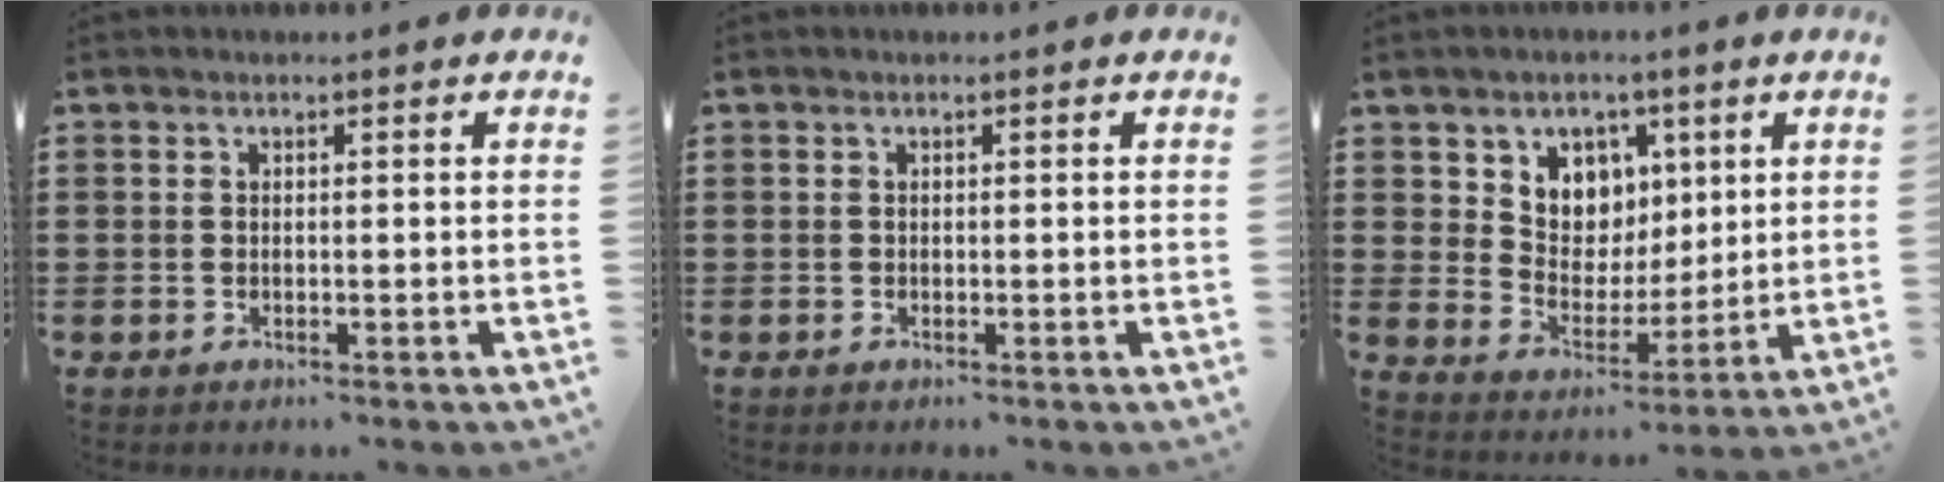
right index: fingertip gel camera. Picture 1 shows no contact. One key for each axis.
{"total": 0.0}
{"total": 6.4, "fx": 3.4, "fy": 5.4, "fz": 0.4, "tx": -0.035, "ty": -0.024, "tz": 0.060}